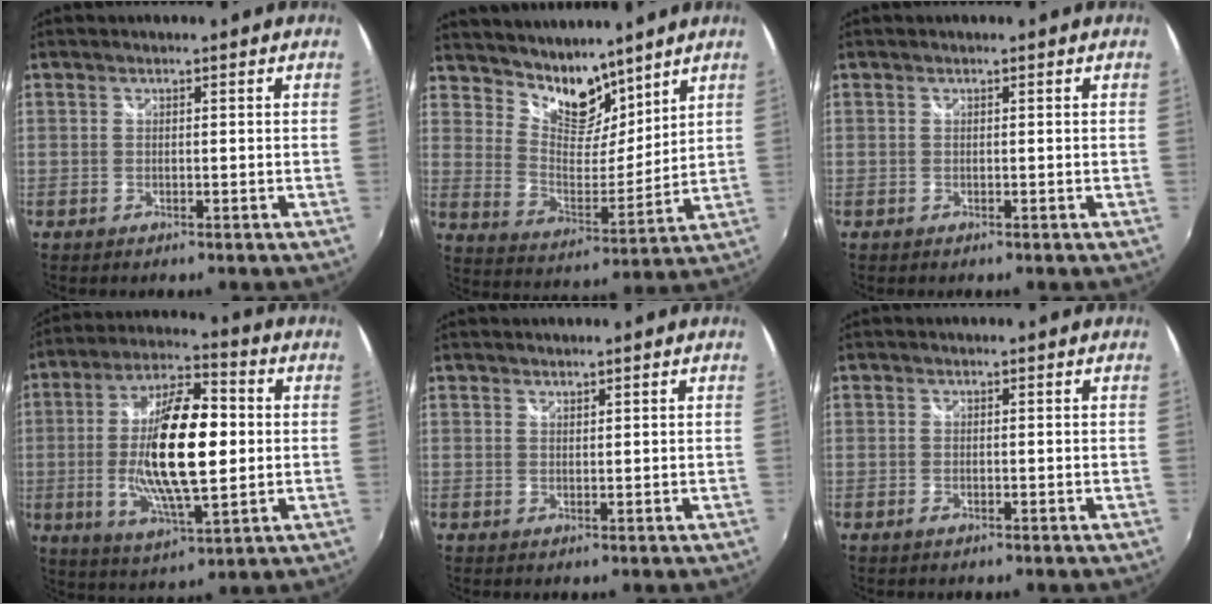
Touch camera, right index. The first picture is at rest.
{"total": 11.1, "force": [9.1, 5.0, 4.0], "torque": [-0.070, -0.003, 0.167]}
{"total": 0.0}
{"total": 18.0, "force": [-0.4, 5.9, 17.0], "torque": [-0.323, 0.001, -0.008]}
{"total": 0.7, "force": [0.7, 0.2, 0.1], "torque": [0.000, 0.000, 0.013]}
{"total": 0.8, "force": [-0.4, 0.3, 0.6], "torque": [-0.012, -0.002, -0.008]}